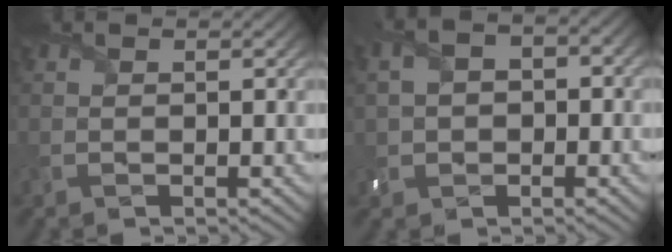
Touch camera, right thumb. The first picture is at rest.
{"total": 5.0, "force": [-0.1, 3.8, 3.3], "torque": [-0.075, 0.005, -0.004]}